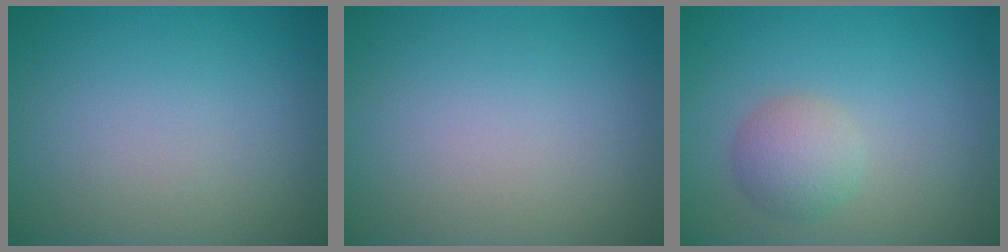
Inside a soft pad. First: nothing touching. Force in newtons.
{"total": 0.0}
{"total": 2.7, "press": 2.7, "slide": 0.2}